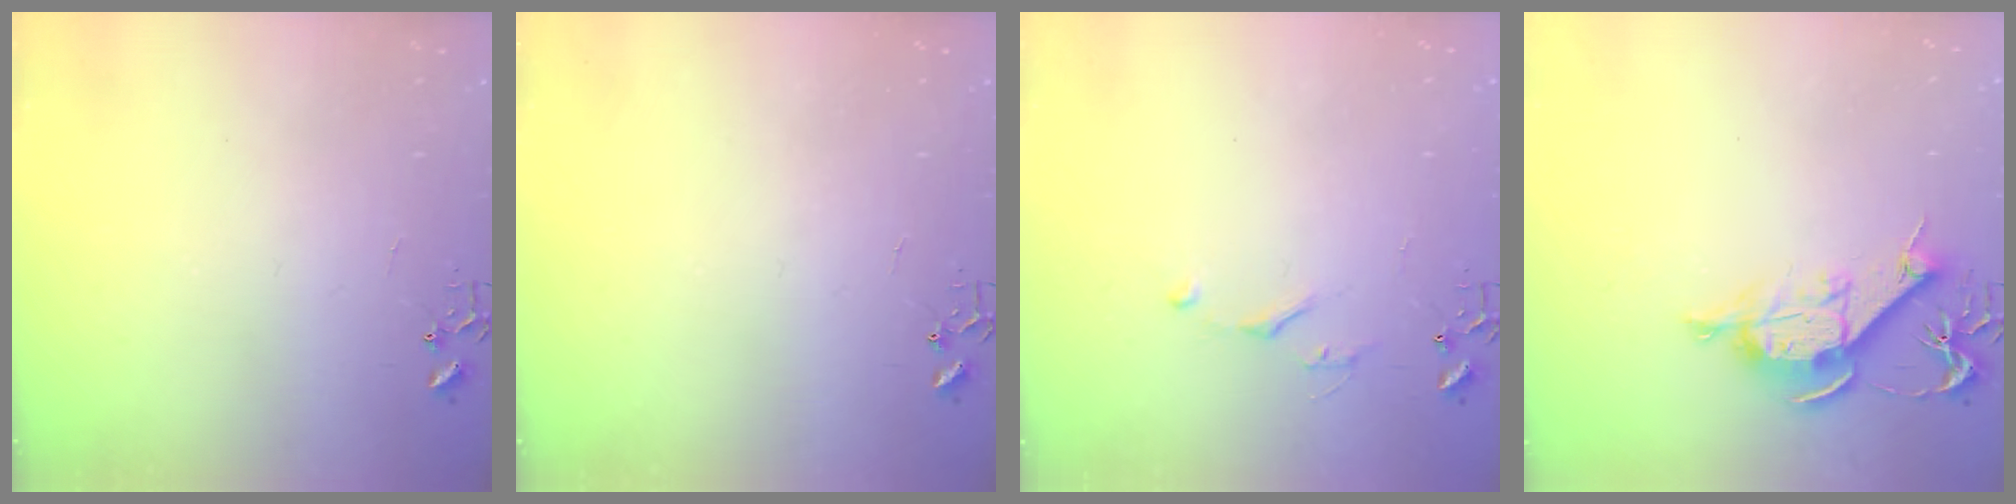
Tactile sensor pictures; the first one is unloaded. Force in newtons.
{"total": 0.0}
{"total": 4.3, "press": 4.3, "slide": 0.6}
{"total": 9.9, "press": 9.9, "slide": 0.6}